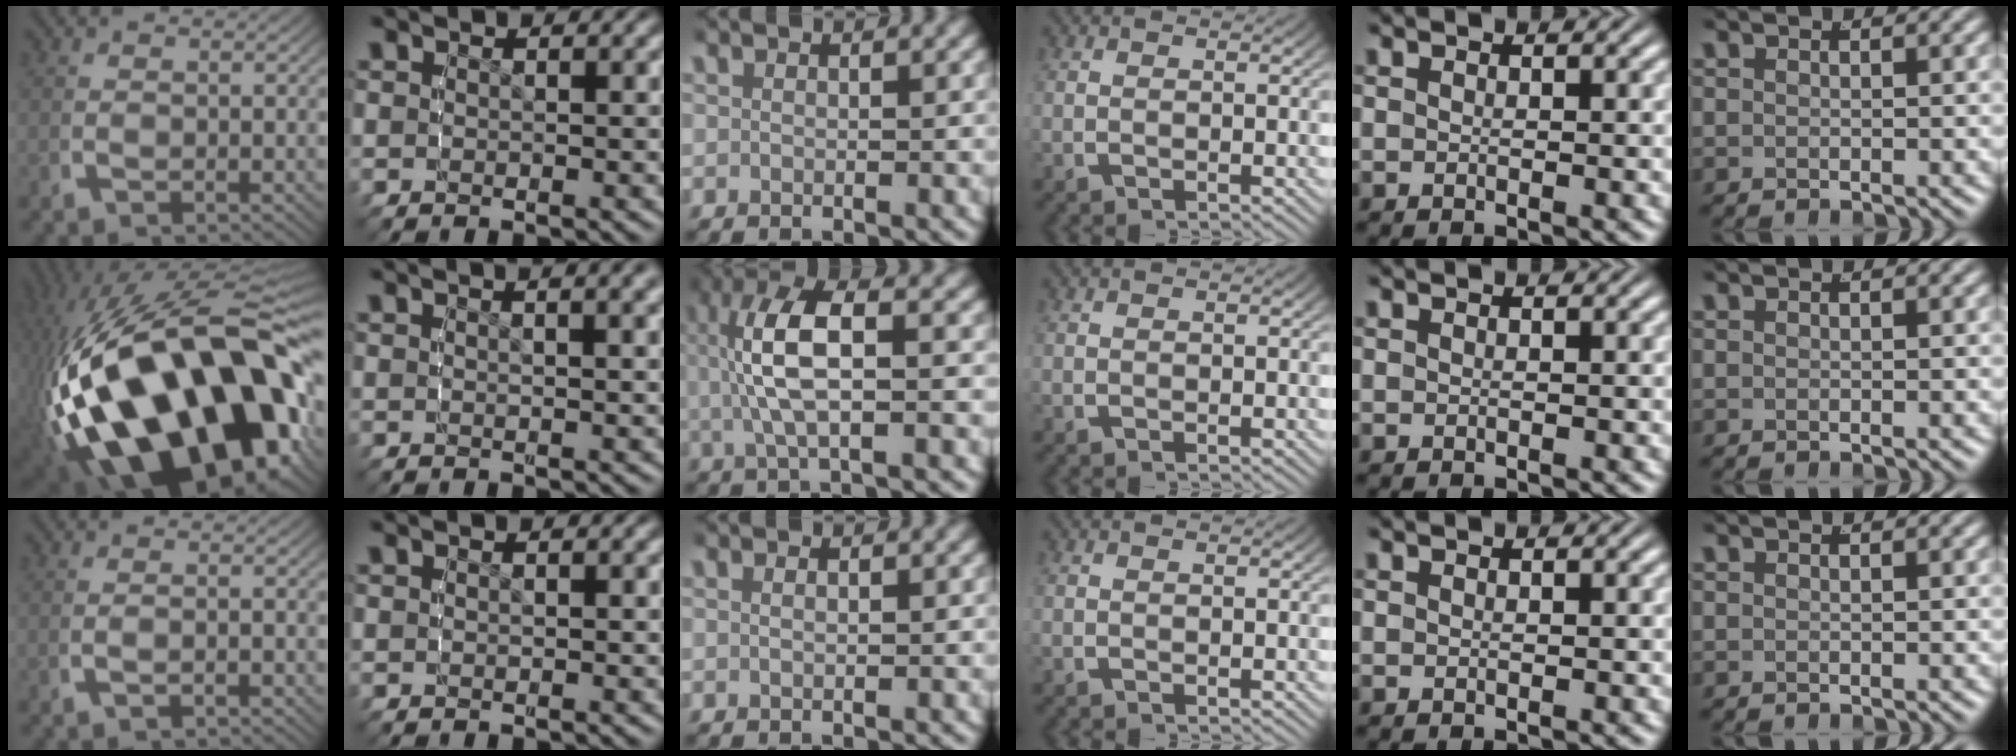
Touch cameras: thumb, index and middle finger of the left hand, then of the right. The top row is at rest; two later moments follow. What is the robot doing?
{"motion": "lift_and_place", "object": "tape"}